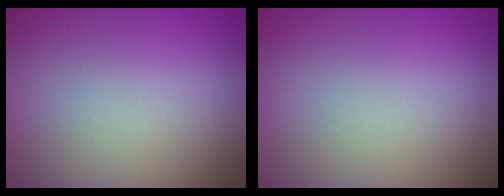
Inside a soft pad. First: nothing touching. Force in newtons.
{"total": 0.0}